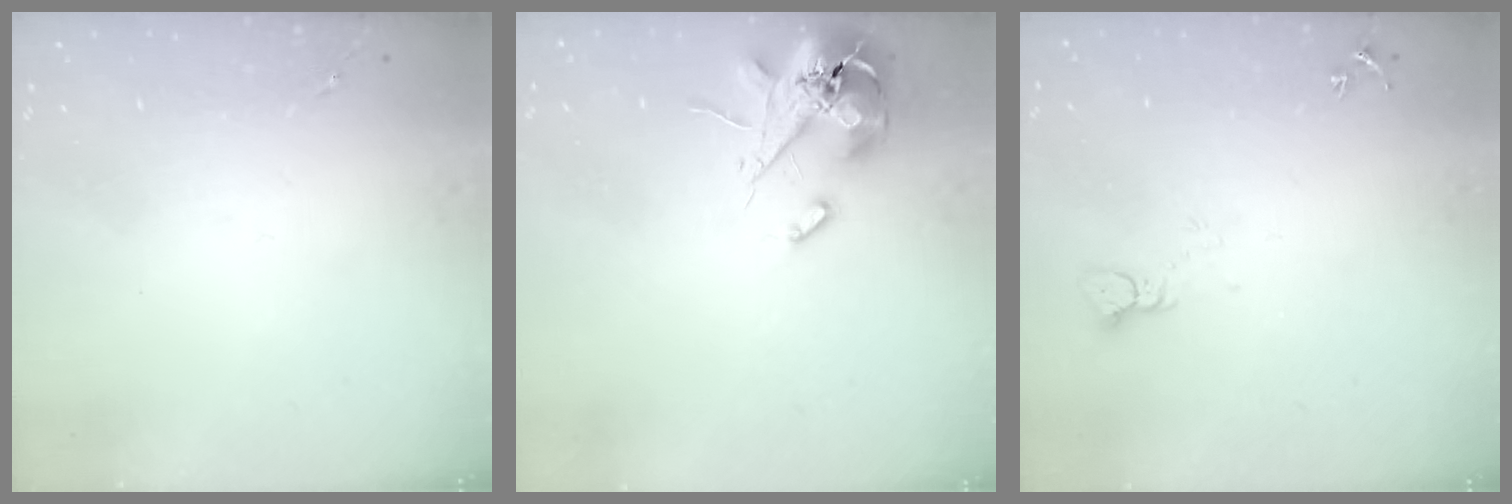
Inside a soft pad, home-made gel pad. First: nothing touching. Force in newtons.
{"total": 13.0, "press": 12.8, "slide": 2.1}
{"total": 3.1, "press": 3.1, "slide": 0.2}